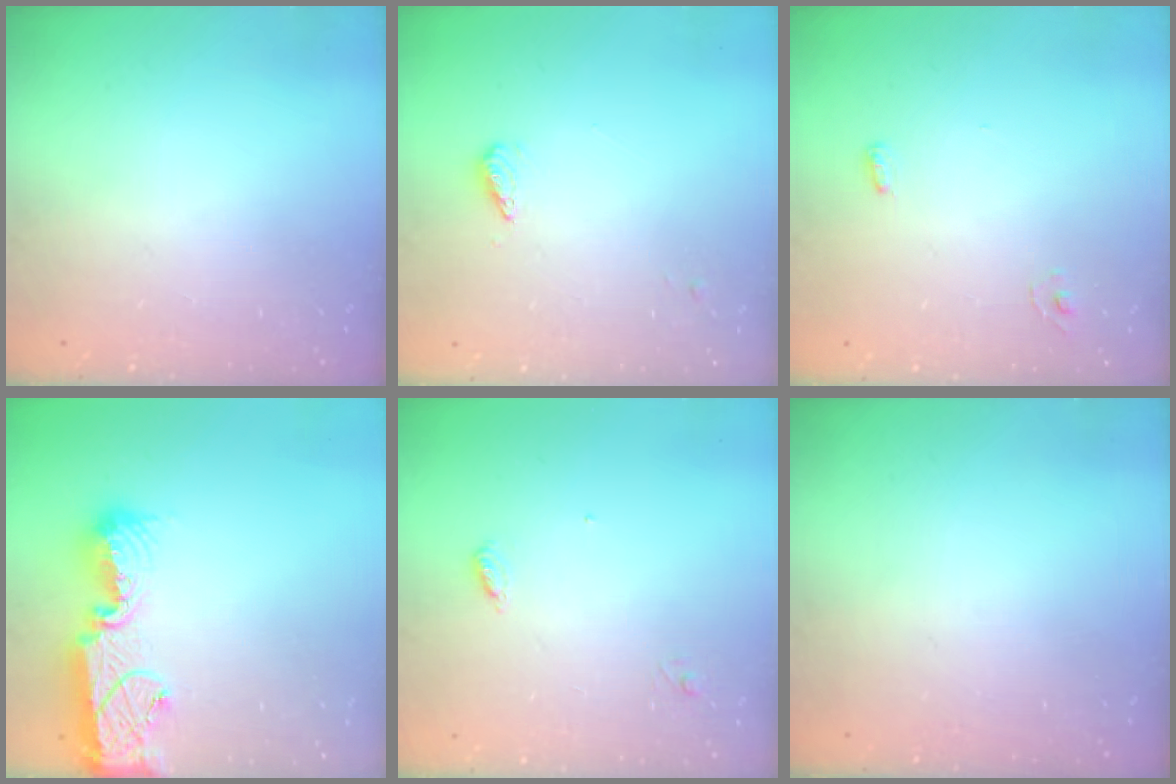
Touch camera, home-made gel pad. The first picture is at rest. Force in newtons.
{"total": 3.9, "press": 3.8, "slide": 0.4}
{"total": 4.4, "press": 3.9, "slide": 2.1}
{"total": 13.4, "press": 13.2, "slide": 2.3}
{"total": 3.6, "press": 3.6, "slide": 0.3}
{"total": 0.0}